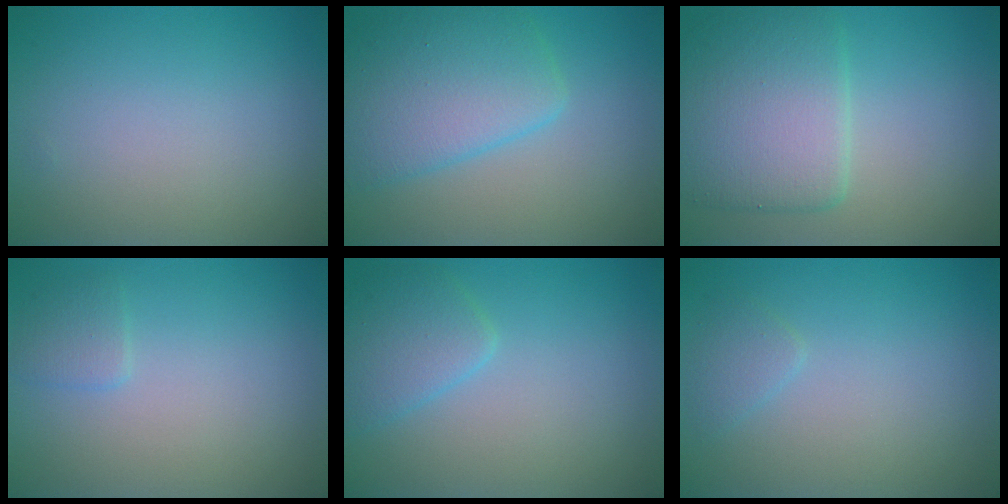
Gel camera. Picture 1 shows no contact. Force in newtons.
{"total": 5.8, "press": 5.8, "slide": 0.2}
{"total": 6.2, "press": 6.2, "slide": 0.1}
{"total": 1.2, "press": 1.2, "slide": 0.1}
{"total": 2.8, "press": 2.8, "slide": 0.1}
{"total": 1.2, "press": 1.2, "slide": 0.1}